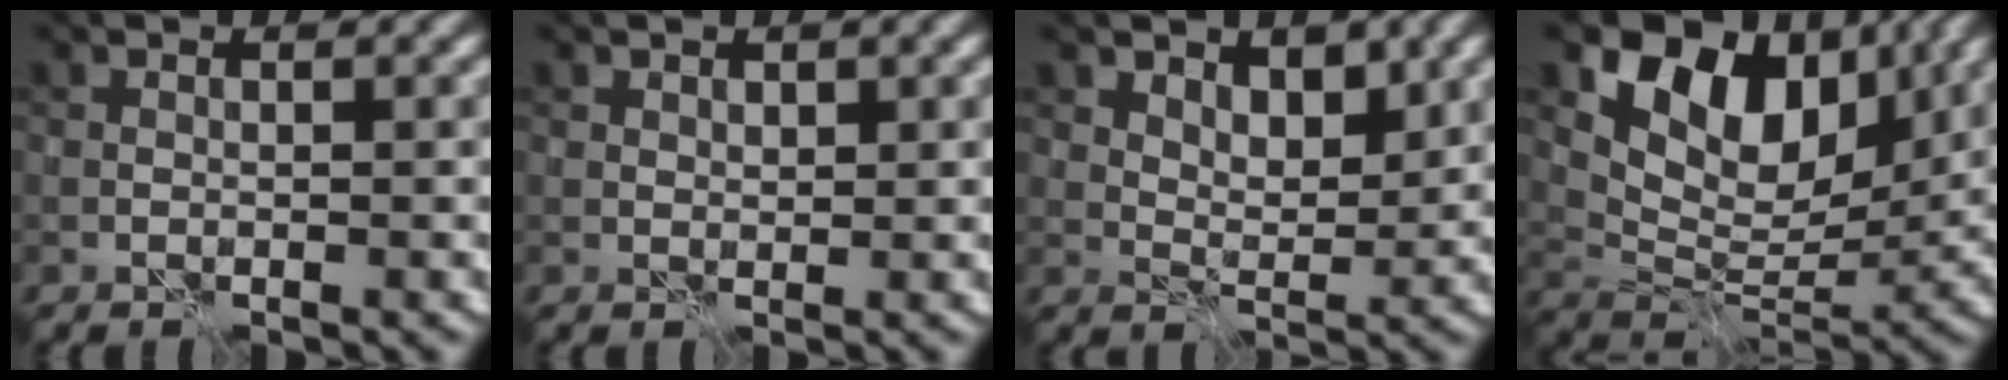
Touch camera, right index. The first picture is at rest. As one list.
[{"total": 0.9, "force": [0.7, 0.5, 0.2], "torque": [-0.004, -0.002, 0.011]}, {"total": 3.3, "force": [2.1, 1.8, 1.7], "torque": [-0.028, -0.016, 0.035]}, {"total": 10.3, "force": [5.3, 6.4, 6.1], "torque": [-0.104, -0.009, 0.100]}]